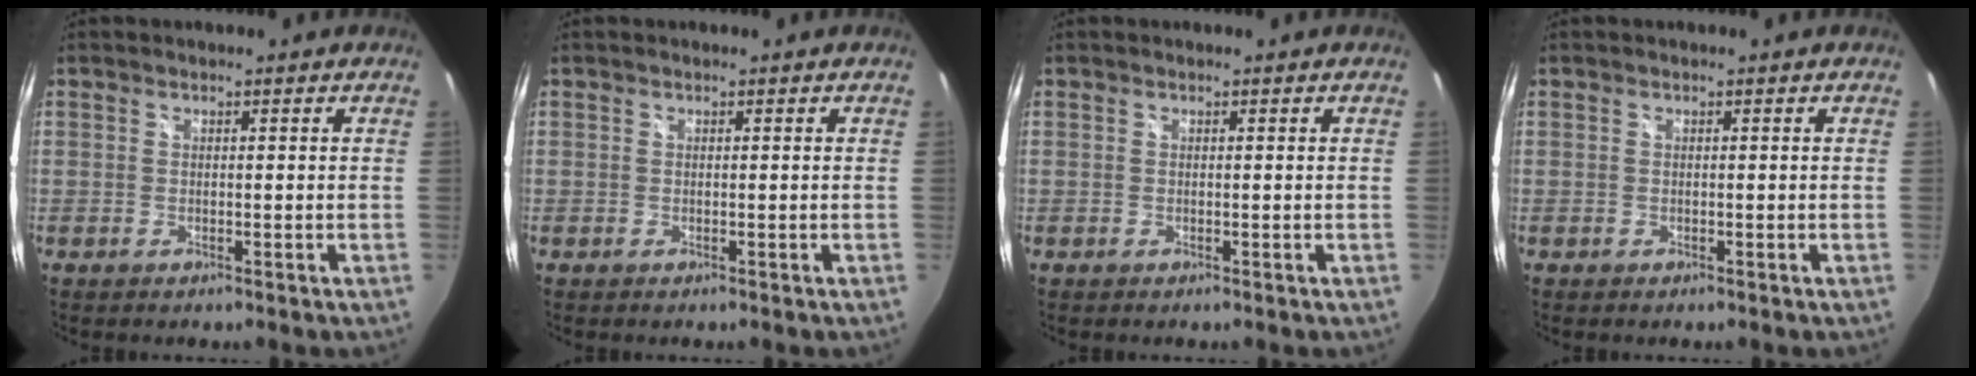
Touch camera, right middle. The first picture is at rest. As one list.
[{"total": 0.0}, {"total": 0.0}, {"total": 0.0}]